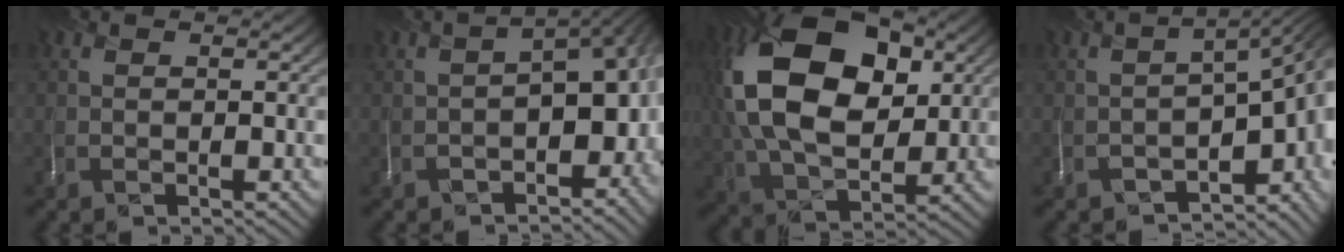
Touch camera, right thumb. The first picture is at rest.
{"total": 7.8, "force": [-2.3, 3.5, 6.6], "torque": [-0.091, -0.011, -0.022]}
{"total": 16.3, "force": [4.0, 10.8, 11.6], "torque": [-0.254, 0.005, 0.083]}
{"total": 9.1, "force": [-3.0, 3.7, 7.7], "torque": [-0.109, -0.023, -0.027]}